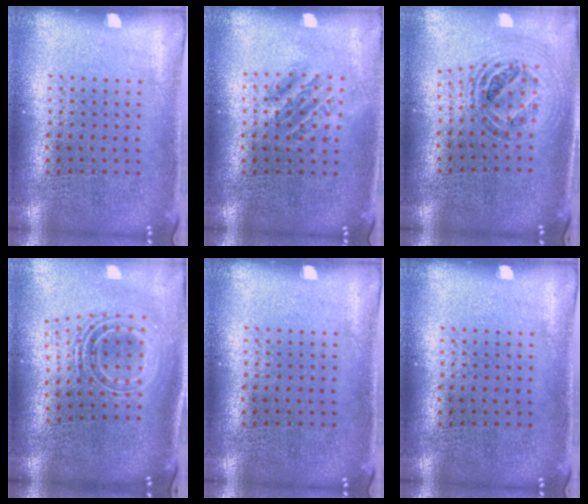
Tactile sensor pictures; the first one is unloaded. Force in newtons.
{"total": 1.2, "press": 1.0, "slide": 0.5}
{"total": 1.0, "press": 1.0, "slide": 0.1}
{"total": 2.5, "press": 1.8, "slide": 1.8}
{"total": 0.0}
{"total": 0.0}